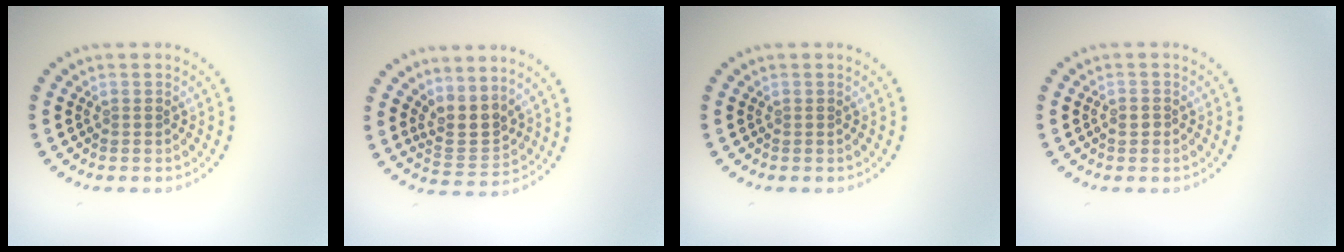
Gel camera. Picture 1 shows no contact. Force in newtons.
{"total": 3.0, "press": 2.4, "slide": 1.7}
{"total": 0.0}
{"total": 0.5, "press": 0.5, "slide": 0.1}